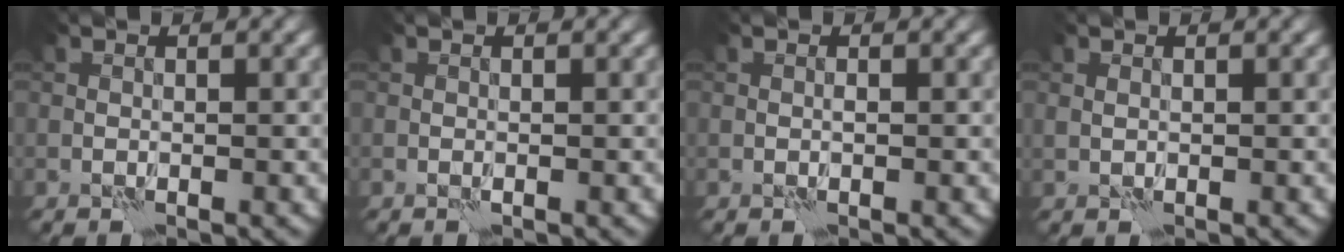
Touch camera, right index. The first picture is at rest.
{"total": 0.0}
{"total": 0.0}
{"total": 0.6, "force": [0.2, 0.5, 0.4], "torque": [-0.009, -0.003, 0.004]}